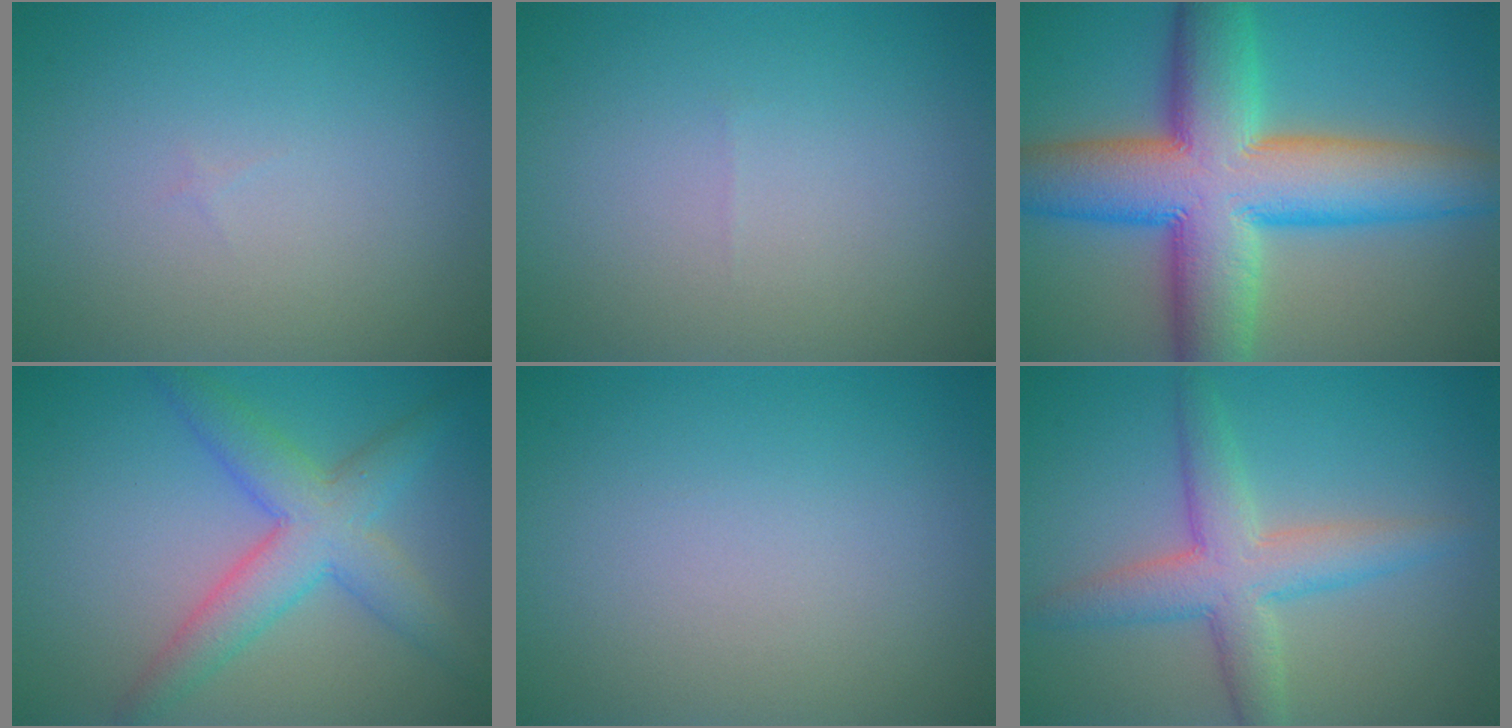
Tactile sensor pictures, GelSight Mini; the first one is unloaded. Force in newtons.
{"total": 0.0}
{"total": 14.3, "press": 14.3, "slide": 0.8}
{"total": 5.4, "press": 5.4, "slide": 0.1}
{"total": 0.0}
{"total": 5.0, "press": 5.0, "slide": 0.1}